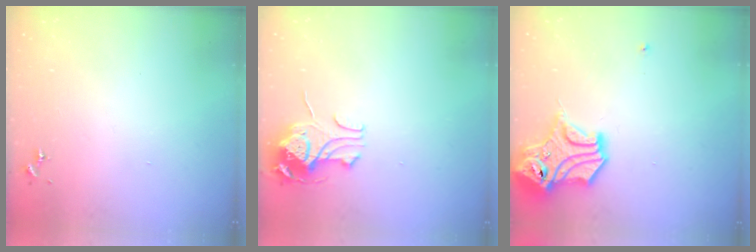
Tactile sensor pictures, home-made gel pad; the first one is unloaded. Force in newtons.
{"total": 10.6, "press": 10.6, "slide": 0.9}
{"total": 14.1, "press": 14.0, "slide": 1.9}